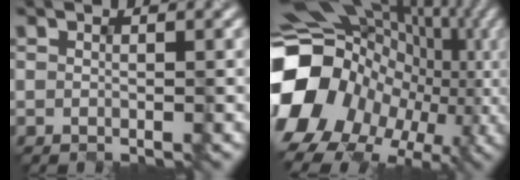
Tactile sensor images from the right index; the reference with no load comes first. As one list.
[{"total": 20.8, "force": [-4.8, 17.4, 10.4], "torque": [-0.204, -0.030, -0.095]}]